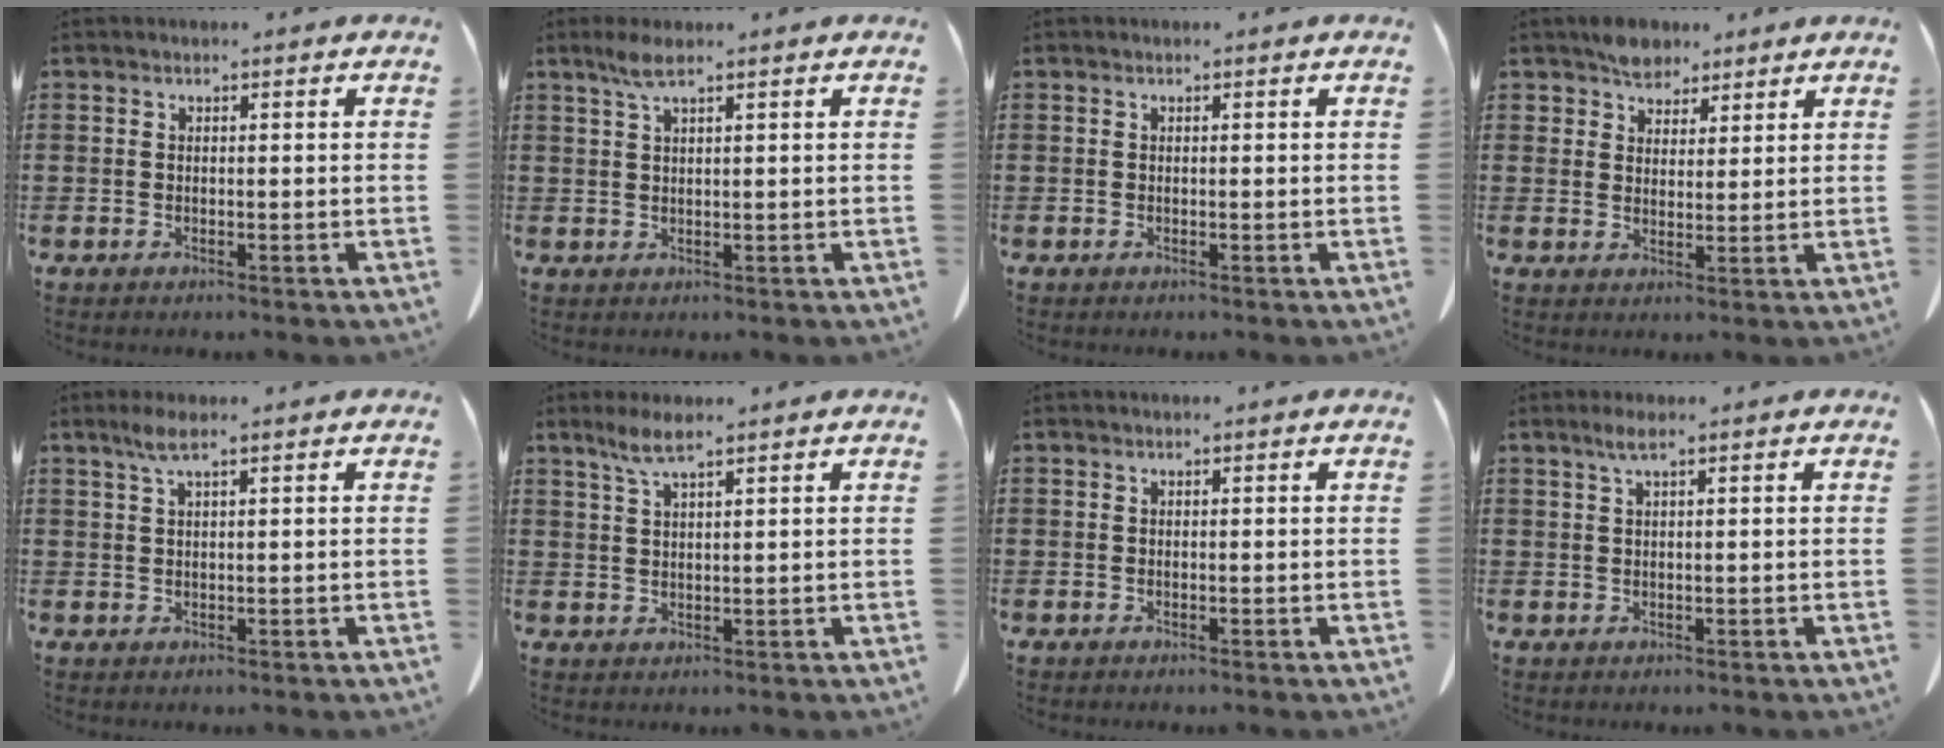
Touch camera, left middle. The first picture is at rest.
{"total": 2.8, "force": [1.8, 0.4, 2.2], "torque": [-0.048, 0.003, 0.031]}
{"total": 0.0}
{"total": 4.6, "force": [3.9, 2.3, 0.7], "torque": [-0.027, 0.004, 0.076]}
{"total": 2.7, "force": [1.5, 0.3, 2.2], "torque": [-0.048, 0.003, 0.026]}
{"total": 3.6, "force": [2.4, 0.4, 2.6], "torque": [-0.059, 0.003, 0.042]}
{"total": 0.0}
{"total": 1.9, "force": [0.9, 0.1, 1.7], "torque": [-0.035, 0.001, 0.016]}